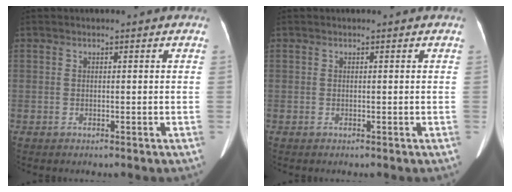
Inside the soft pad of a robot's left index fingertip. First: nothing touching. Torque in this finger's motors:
{"motor_torque": [-0.01, -0.01, 0.00, -0.01]}